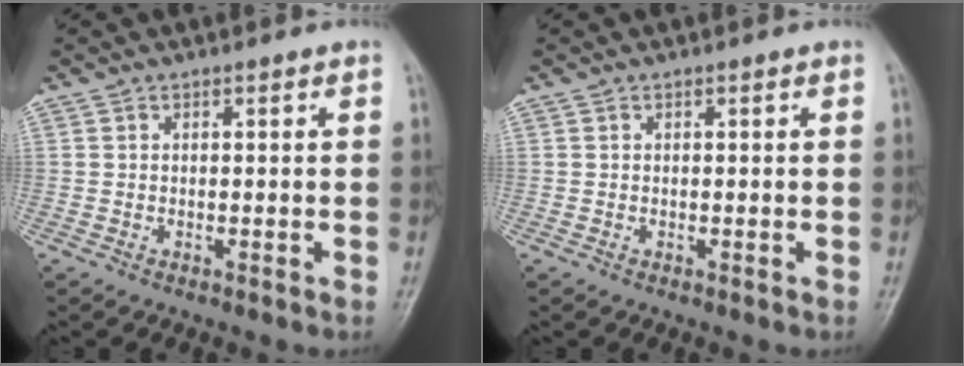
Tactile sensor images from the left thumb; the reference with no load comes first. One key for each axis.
{"total": 0.0}